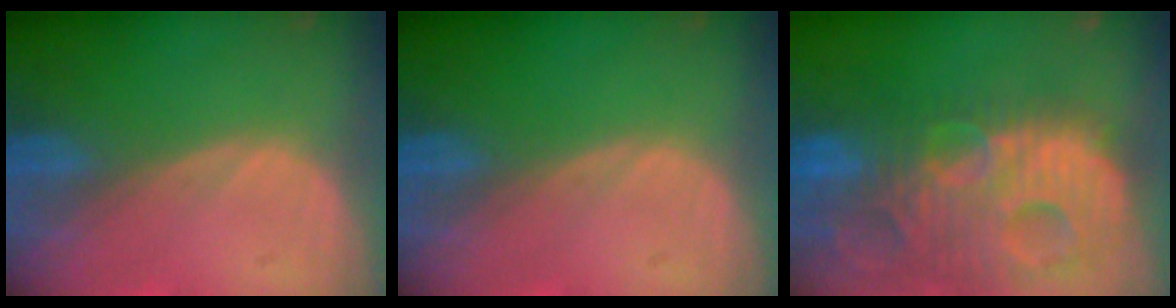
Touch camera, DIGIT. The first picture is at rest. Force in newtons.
{"total": 0.0}
{"total": 14.2, "press": 12.3, "slide": 7.2}